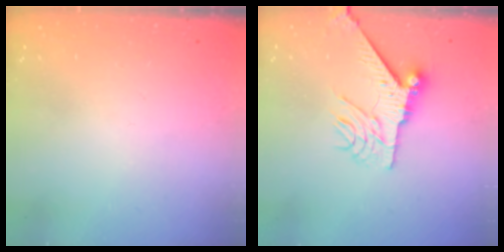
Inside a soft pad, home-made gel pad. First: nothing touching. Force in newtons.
{"total": 9.3, "press": 9.2, "slide": 1.1}